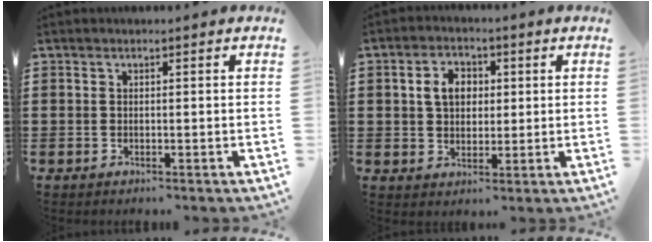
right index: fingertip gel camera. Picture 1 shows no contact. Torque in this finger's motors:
{"motor_torque": [0.61, -0.47, 0.15, 0.10]}